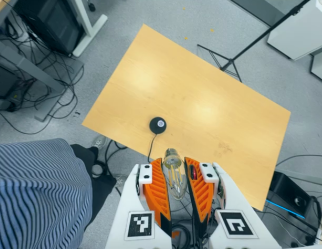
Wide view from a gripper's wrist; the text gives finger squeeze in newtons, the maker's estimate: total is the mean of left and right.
{"total": 21.9, "left": 25.1, "right": 18.8}